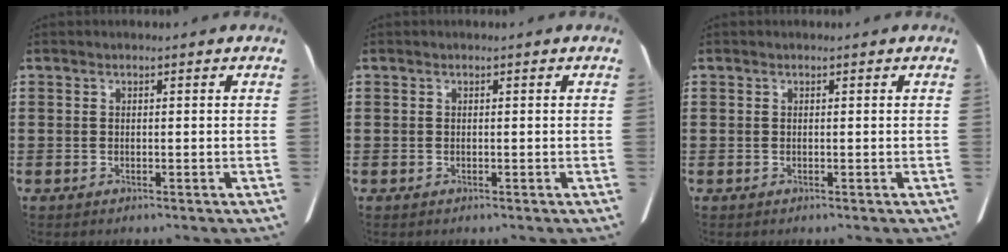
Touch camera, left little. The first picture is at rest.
{"total": 0.0}
{"total": 0.0}